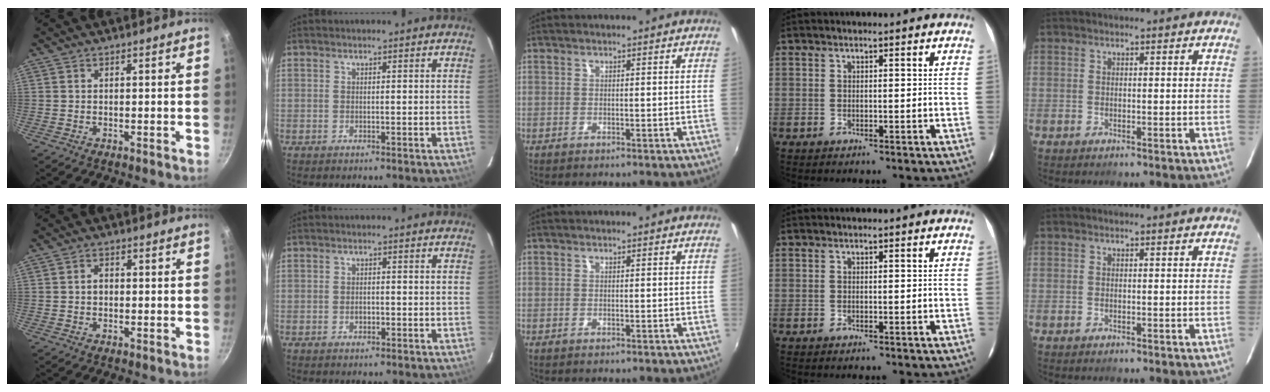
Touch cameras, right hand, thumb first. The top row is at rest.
{"thumb": {"total": 2.0, "force": [0.0, 1.5, 1.3], "torque": [-0.016, 0.009, -0.001]}, "index": {"total": 1.5, "force": [-0.7, 1.0, 0.9], "torque": [-0.018, 0.002, -0.011]}}